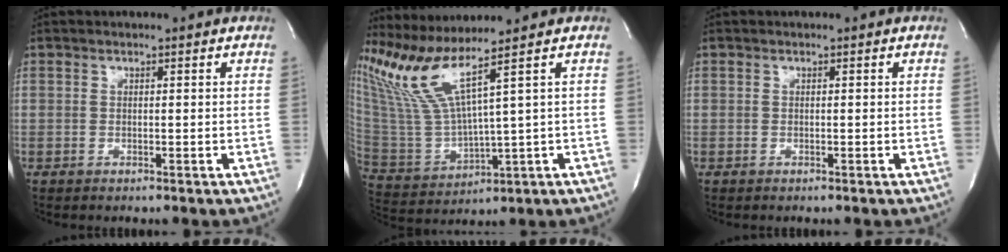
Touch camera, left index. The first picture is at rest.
{"total": 9.6, "force": [6.9, -2.8, 6.1], "torque": [-0.140, -0.013, 0.156]}
{"total": 0.0}